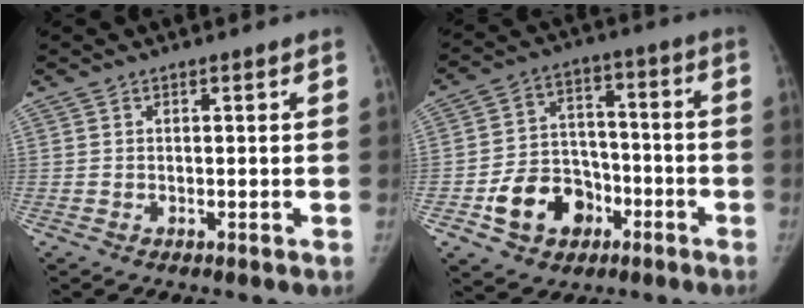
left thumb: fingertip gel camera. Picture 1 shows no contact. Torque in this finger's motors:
{"motor_torque": [-0.24, 0.32, 0.81, 0.76, 0.03]}